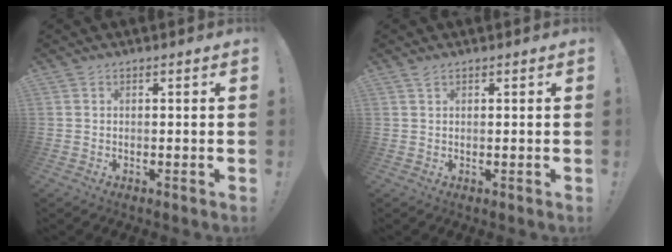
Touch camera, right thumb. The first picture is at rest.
{"total": 1.2, "force": [0.8, 0.3, 0.8], "torque": [-0.016, 0.000, 0.015]}